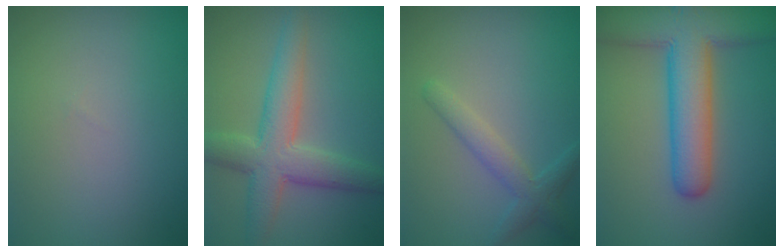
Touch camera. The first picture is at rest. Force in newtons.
{"total": 5.8, "press": 5.8, "slide": 0.3}
{"total": 2.5, "press": 2.5, "slide": 0.2}
{"total": 9.7, "press": 9.6, "slide": 0.6}